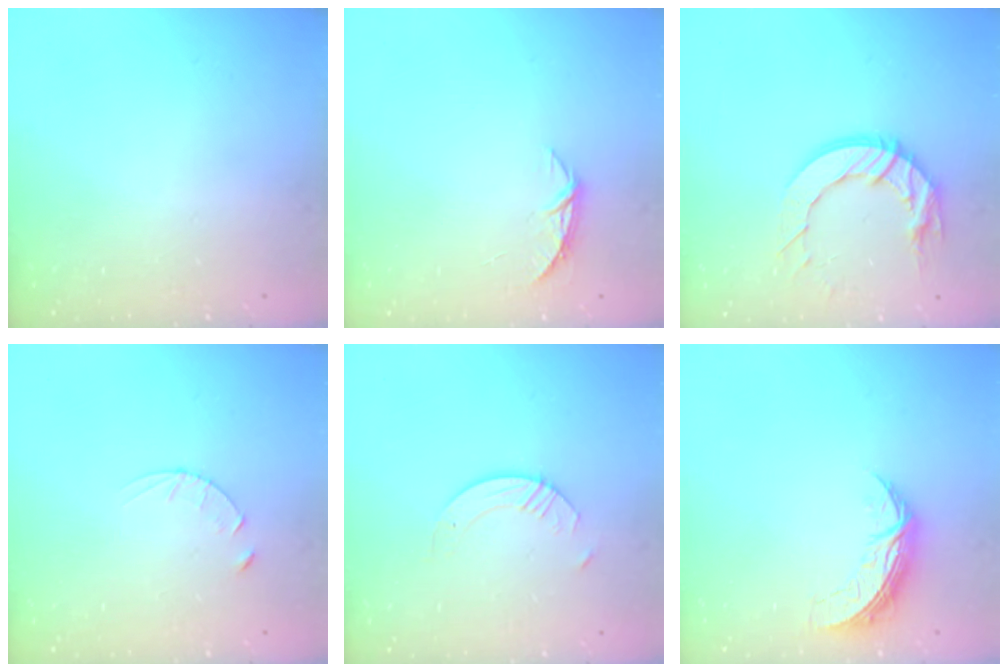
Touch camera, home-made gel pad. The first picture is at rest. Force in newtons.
{"total": 5.7, "press": 5.6, "slide": 0.4}
{"total": 12.1, "press": 12.1, "slide": 0.8}
{"total": 3.9, "press": 3.9, "slide": 0.4}
{"total": 5.4, "press": 5.4, "slide": 0.5}
{"total": 7.2, "press": 7.2, "slide": 0.2}